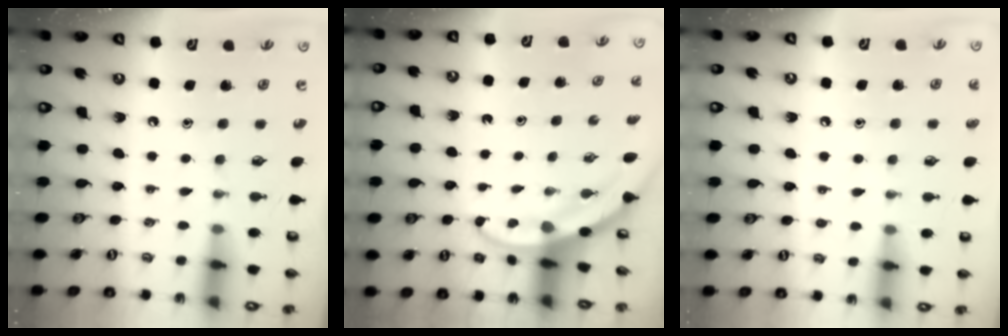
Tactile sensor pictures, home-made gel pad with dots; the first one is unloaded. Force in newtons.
{"total": 3.5, "press": 3.5, "slide": 0.1}
{"total": 6.3, "press": 6.3, "slide": 0.9}